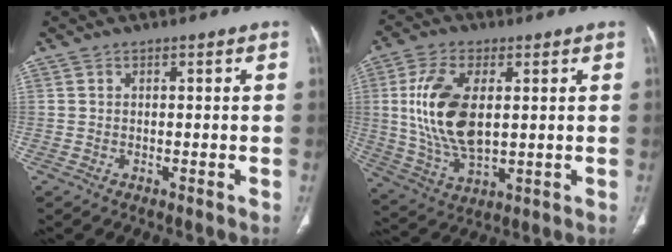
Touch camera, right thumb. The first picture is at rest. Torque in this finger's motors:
{"motor_torque": [2.00, 2.24, 1.62, 0.10, 0.21]}